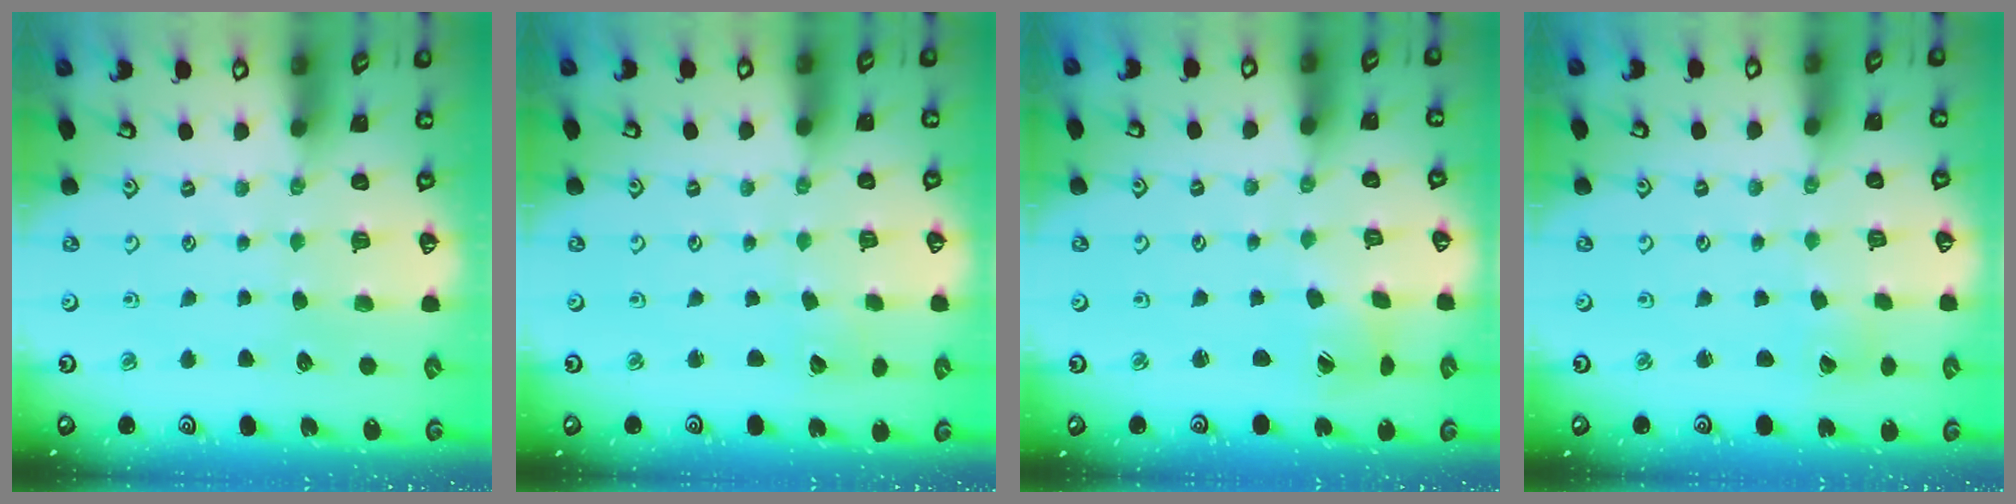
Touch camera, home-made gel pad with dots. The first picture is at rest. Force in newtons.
{"total": 2.7, "press": 2.7, "slide": 0.3}
{"total": 2.5, "press": 2.5, "slide": 0.4}
{"total": 1.0, "press": 1.0, "slide": 0.1}